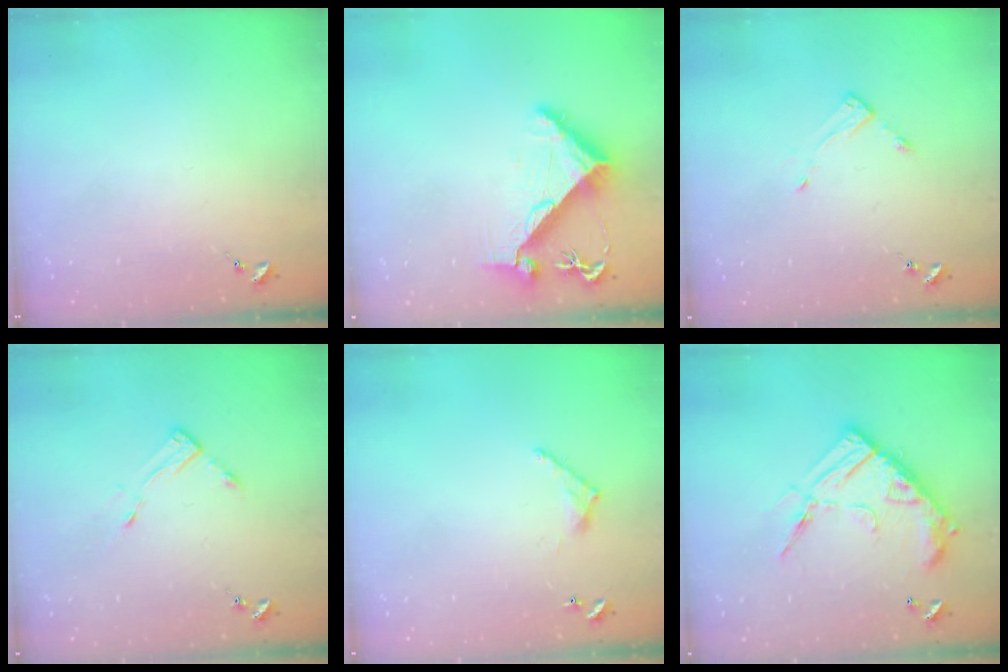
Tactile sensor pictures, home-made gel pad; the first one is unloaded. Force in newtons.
{"total": 7.9, "press": 7.8, "slide": 1.0}
{"total": 3.3, "press": 3.2, "slide": 0.3}
{"total": 3.5, "press": 3.4, "slide": 0.3}
{"total": 6.3, "press": 6.3, "slide": 0.4}
{"total": 18.6, "press": 18.5, "slide": 1.7}